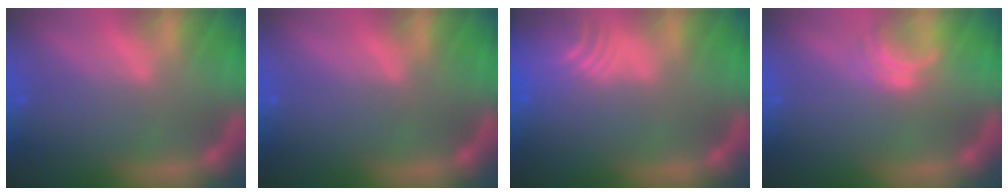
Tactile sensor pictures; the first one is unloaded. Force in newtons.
{"total": 0.0}
{"total": 7.5}
{"total": 2.0}